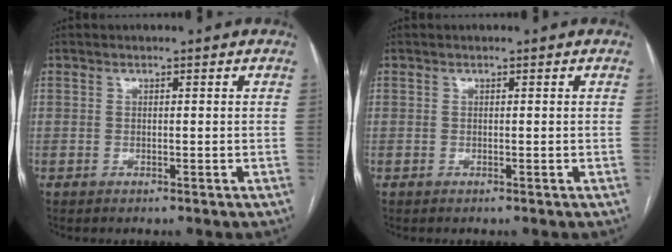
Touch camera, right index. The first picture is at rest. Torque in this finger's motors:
{"motor_torque": [0.00, 0.00, 0.00, 0.00]}